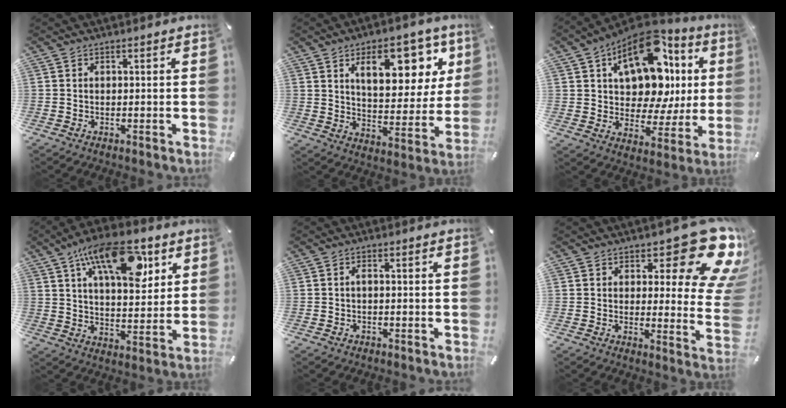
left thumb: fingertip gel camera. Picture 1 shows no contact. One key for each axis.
{"total": 16.8, "fx": 8.5, "fy": 8.7, "fz": 11.5, "tx": -0.151, "ty": -0.035, "tz": 0.139}
{"total": 18.2, "fx": 7.5, "fy": 11.0, "fz": 12.4, "tx": -0.175, "ty": -0.059, "tz": 0.128}
{"total": 18.0, "fx": 8.9, "fy": 8.6, "fz": 13.0, "tx": -0.201, "ty": -0.026, "tz": 0.145}
{"total": 1.2, "fx": -0.2, "fy": 0.7, "fz": 1.0, "tx": -0.019, "ty": 0.003, "tz": -0.005}
{"total": 17.9, "fx": 9.8, "fy": 7.1, "fz": 13.3, "tx": -0.159, "ty": -0.077, "tz": 0.161}